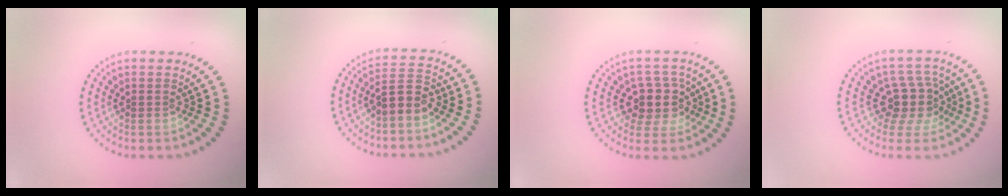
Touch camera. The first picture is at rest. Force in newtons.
{"total": 2.8, "press": 2.6, "slide": 1.0}
{"total": 3.4, "press": 3.0, "slide": 1.7}
{"total": 3.7, "press": 2.9, "slide": 2.3}